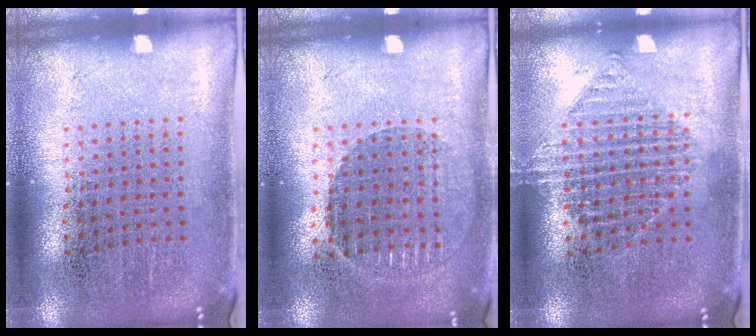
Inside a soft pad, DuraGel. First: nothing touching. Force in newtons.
{"total": 0.9, "press": 0.9, "slide": 0.2}
{"total": 1.1, "press": 1.1, "slide": 0.3}